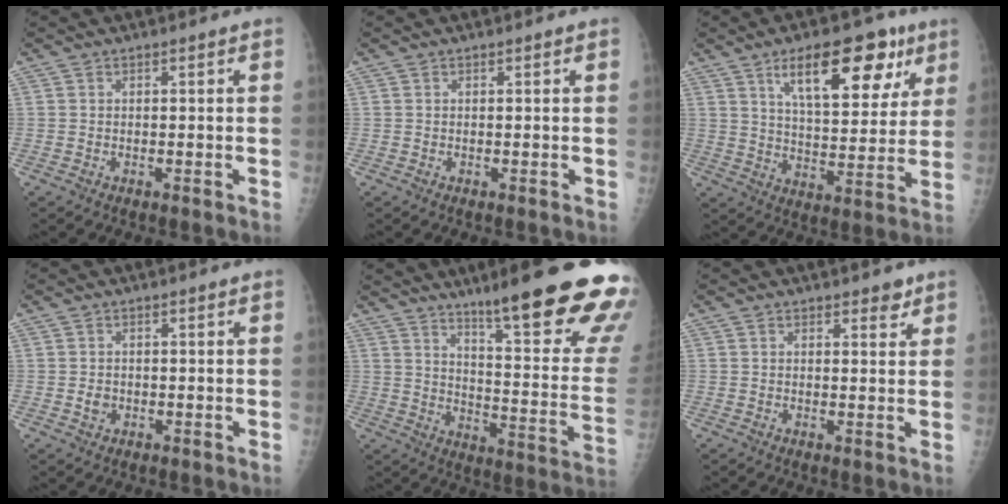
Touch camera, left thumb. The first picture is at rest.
{"total": 0.0}
{"total": 17.7, "force": [9.2, 7.5, 13.1], "torque": [-0.145, -0.031, 0.143]}
{"total": 1.7, "force": [-0.2, 1.5, 0.8], "torque": [-0.007, 0.002, 0.000]}
{"total": 26.3, "force": [18.0, 3.2, 18.8], "torque": [-0.204, -0.102, 0.252]}
{"total": 2.5, "force": [1.8, 1.2, 1.1], "torque": [0.001, -0.011, 0.023]}